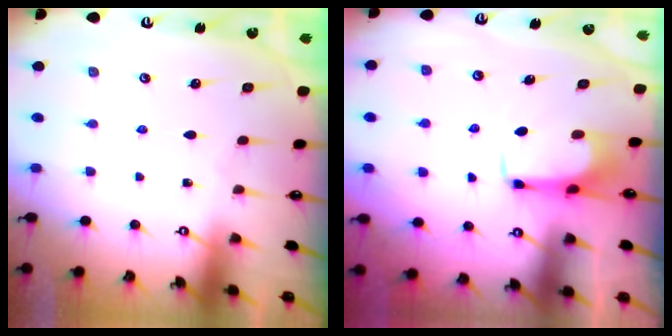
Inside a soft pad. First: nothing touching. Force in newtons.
{"total": 3.0, "press": 3.0, "slide": 0.4}